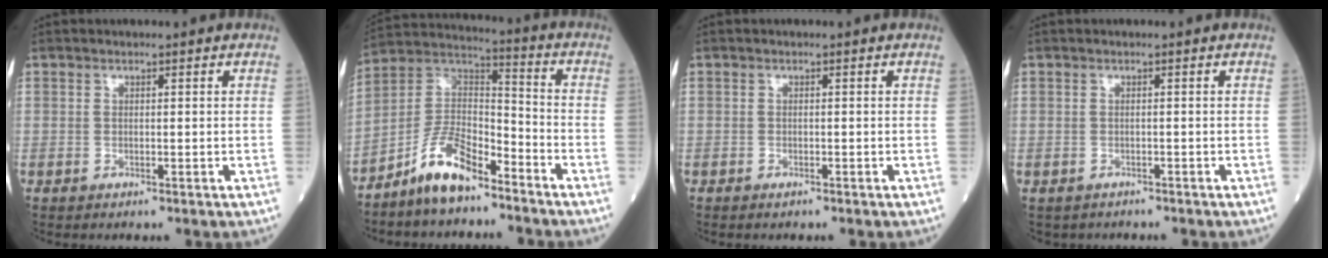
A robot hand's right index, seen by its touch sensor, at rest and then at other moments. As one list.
[{"total": 10.3, "force": [-7.6, 3.5, 6.1], "torque": [-0.128, 0.019, -0.148]}, {"total": 0.6, "force": [-0.5, 0.2, 0.2], "torque": [-0.007, 0.000, -0.008]}, {"total": 2.3, "force": [-1.8, 1.4, -0.3], "torque": [-0.008, 0.003, -0.031]}]